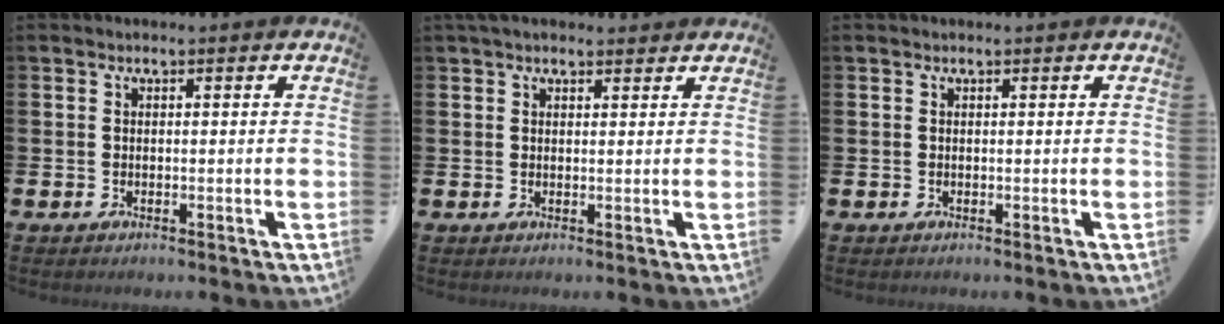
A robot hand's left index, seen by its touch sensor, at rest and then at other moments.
{"total": 2.2, "force": [1.9, 0.9, 0.7], "torque": [-0.006, -0.001, 0.032]}
{"total": 0.0}